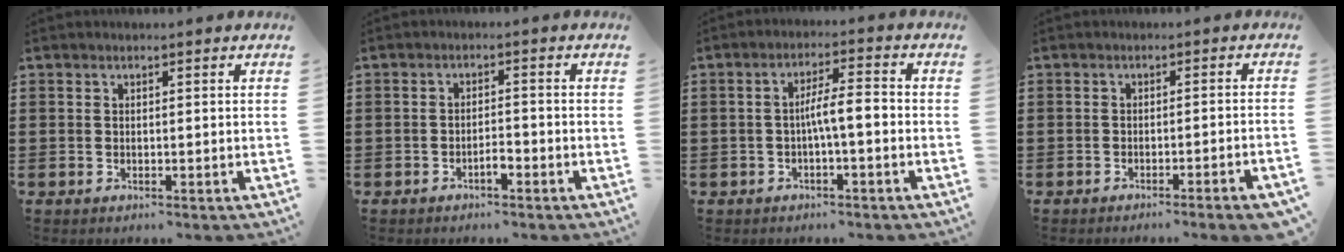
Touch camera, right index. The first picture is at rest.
{"total": 2.2, "force": [-1.4, 0.6, 1.6], "torque": [-0.030, 0.002, -0.027]}
{"total": 4.4, "force": [-0.9, 0.7, 4.2], "torque": [-0.076, 0.006, -0.020]}
{"total": 2.4, "force": [-1.9, -0.3, 1.5], "torque": [-0.024, -0.002, -0.036]}